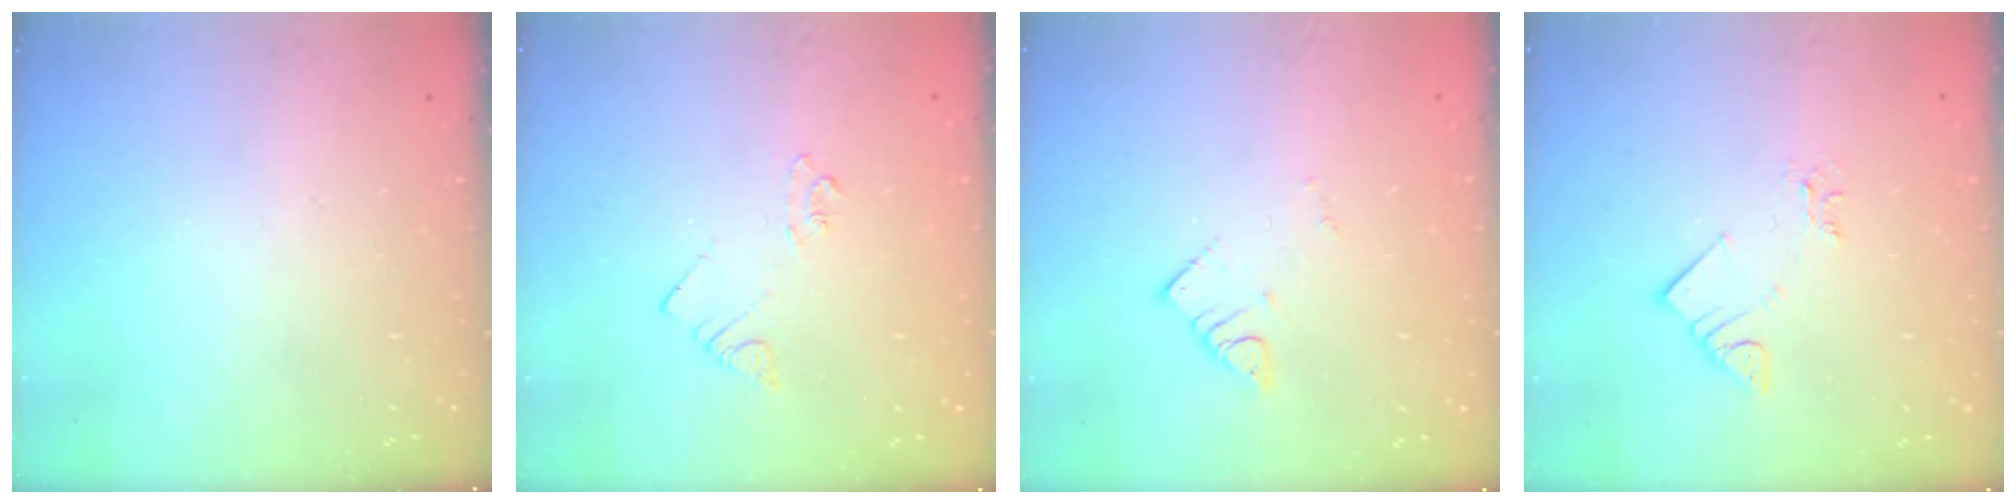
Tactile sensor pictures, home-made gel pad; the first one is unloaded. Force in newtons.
{"total": 3.6, "press": 3.6, "slide": 0.6}
{"total": 2.6, "press": 2.6, "slide": 0.1}
{"total": 3.0, "press": 3.0, "slide": 0.0}